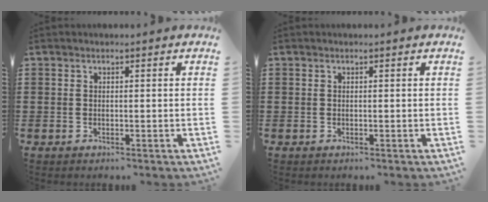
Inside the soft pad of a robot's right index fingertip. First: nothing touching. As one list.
[{"total": 0.0}]